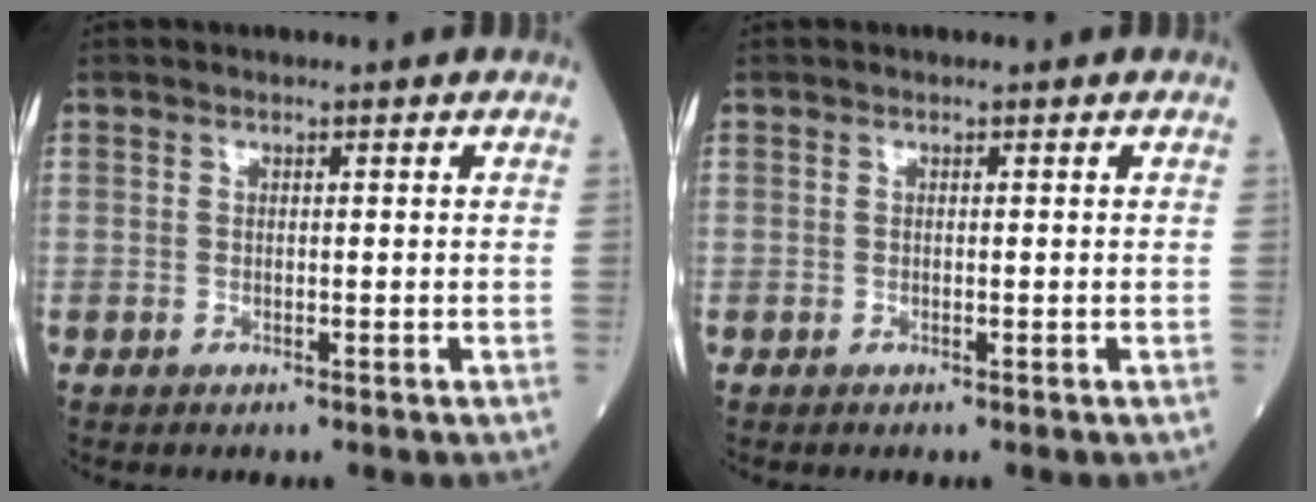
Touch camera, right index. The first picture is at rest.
{"total": 0.0}